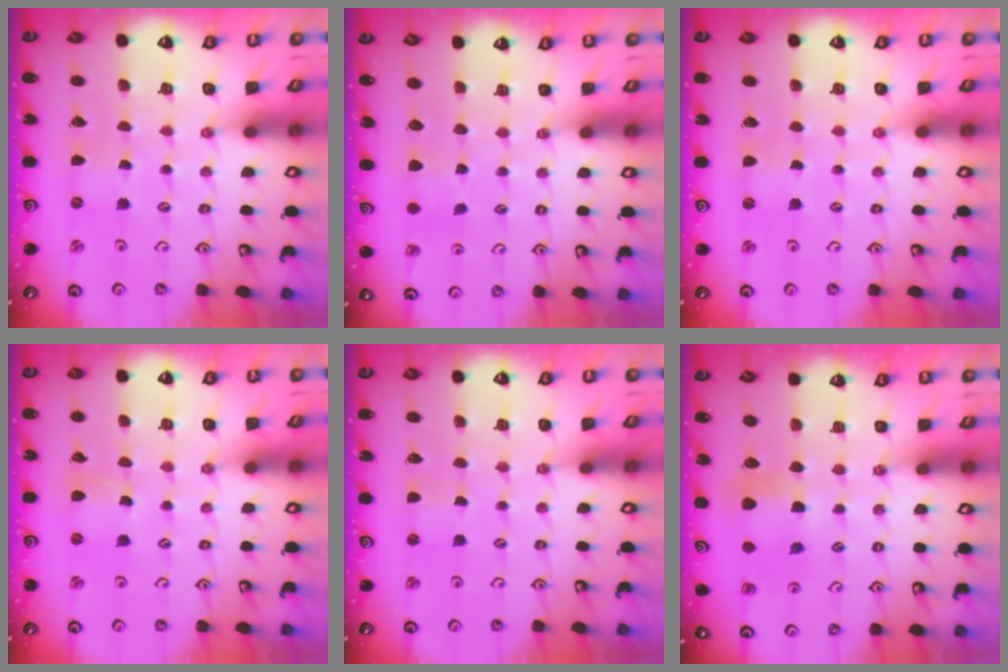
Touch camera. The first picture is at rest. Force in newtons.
{"total": 3.9, "press": 3.9, "slide": 0.5}
{"total": 0.9, "press": 0.9, "slide": 0.2}
{"total": 2.6, "press": 2.6, "slide": 0.1}
{"total": 0.9, "press": 0.9, "slide": 0.1}
{"total": 5.4, "press": 5.4, "slide": 0.2}